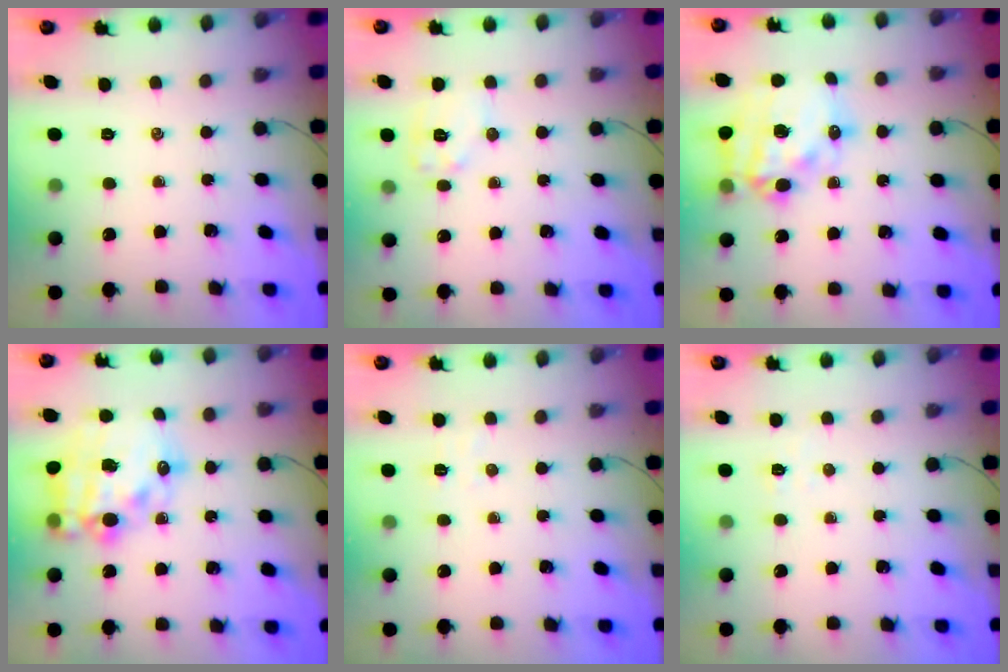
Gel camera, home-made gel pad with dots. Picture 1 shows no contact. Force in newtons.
{"total": 7.7, "press": 7.7, "slide": 0.4}
{"total": 18.3, "press": 17.9, "slide": 4.0}
{"total": 19.2, "press": 18.8, "slide": 4.0}
{"total": 4.0, "press": 3.9, "slide": 0.9}
{"total": 2.9, "press": 2.8, "slide": 0.9}